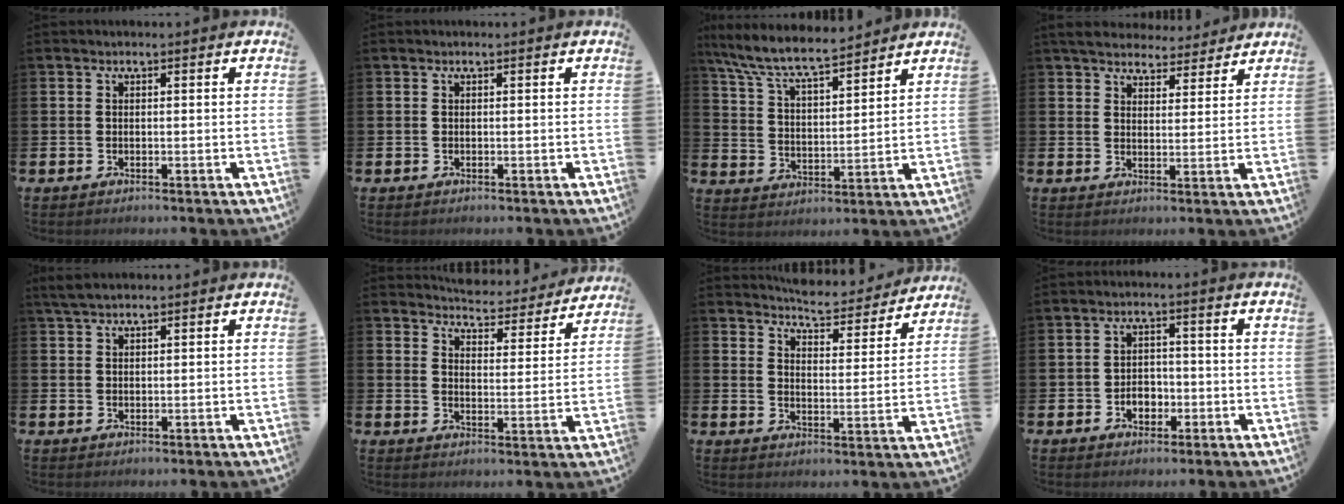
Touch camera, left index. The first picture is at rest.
{"total": 0.0}
{"total": 8.2, "force": [7.6, 1.2, 3.0], "torque": [-0.094, -0.044, 0.135]}
{"total": 5.3, "force": [5.0, 1.6, 0.6], "torque": [-0.032, -0.028, 0.091]}
{"total": 2.4, "force": [2.1, 0.6, 1.1], "torque": [-0.026, 0.003, 0.038]}
{"total": 5.0, "force": [5.0, 0.6, 0.1], "torque": [-0.013, -0.044, 0.082]}
{"total": 5.9, "force": [5.9, 0.7, 0.6], "torque": [-0.025, -0.047, 0.101]}
{"total": 3.1, "force": [-1.2, 2.3, 1.6], "torque": [-0.018, -0.002, -0.031]}